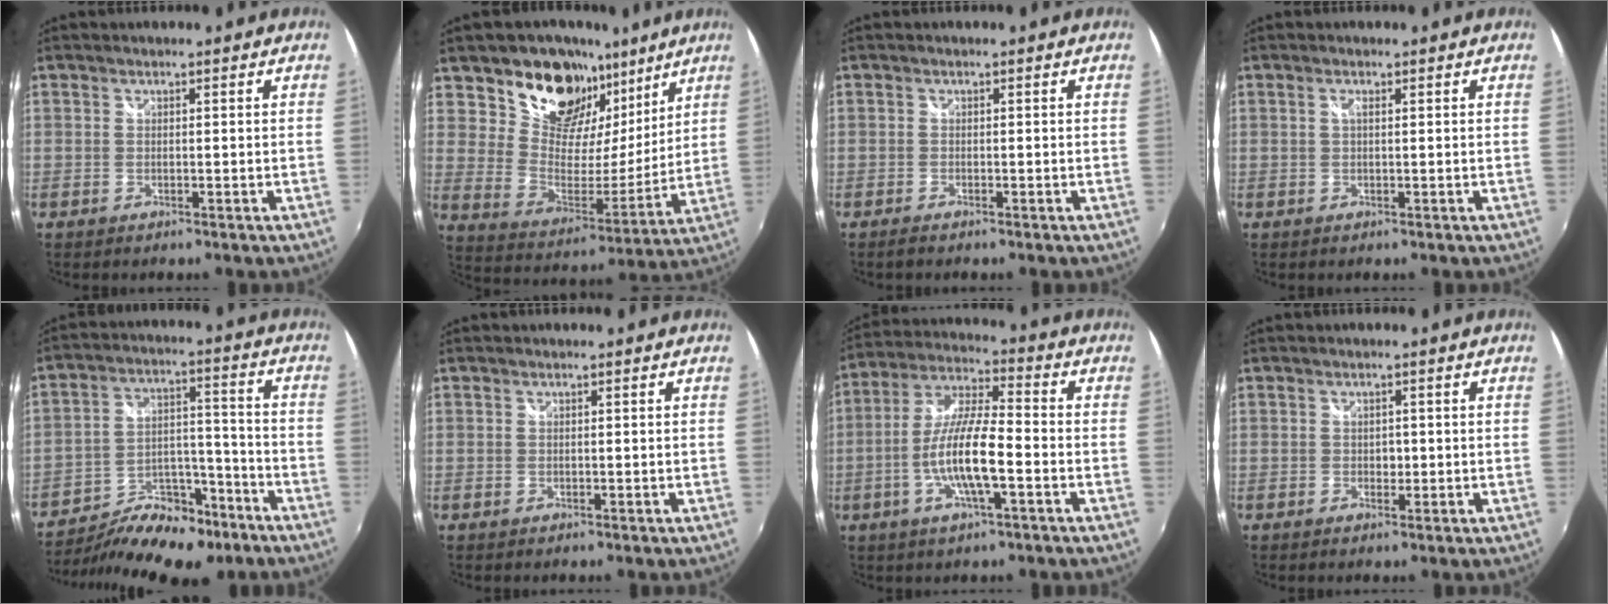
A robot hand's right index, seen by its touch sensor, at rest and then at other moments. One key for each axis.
{"total": 19.2, "fx": 12.3, "fy": 12.0, "fz": 8.6, "tx": -0.161, "ty": 0.008, "tz": 0.219}
{"total": 1.0, "fx": -0.9, "fy": 0.3, "fz": 0.4, "tx": -0.010, "ty": -0.006, "tz": -0.021}
{"total": 0.8, "fx": 0.3, "fy": 0.1, "fz": 0.7, "tx": -0.015, "ty": 0.001, "tz": 0.003}
{"total": 18.4, "fx": -13.7, "fy": 8.4, "fz": 9.0, "tx": -0.178, "ty": 0.011, "tz": -0.211}
{"total": 0.0}
{"total": 12.4, "fx": -3.9, "fy": 2.4, "fz": 11.5, "tx": -0.236, "ty": -0.002, "tz": -0.074}
{"total": 1.4, "fx": -0.2, "fy": 1.3, "fz": 0.7, "tx": -0.008, "ty": 0.000, "tz": -0.004}